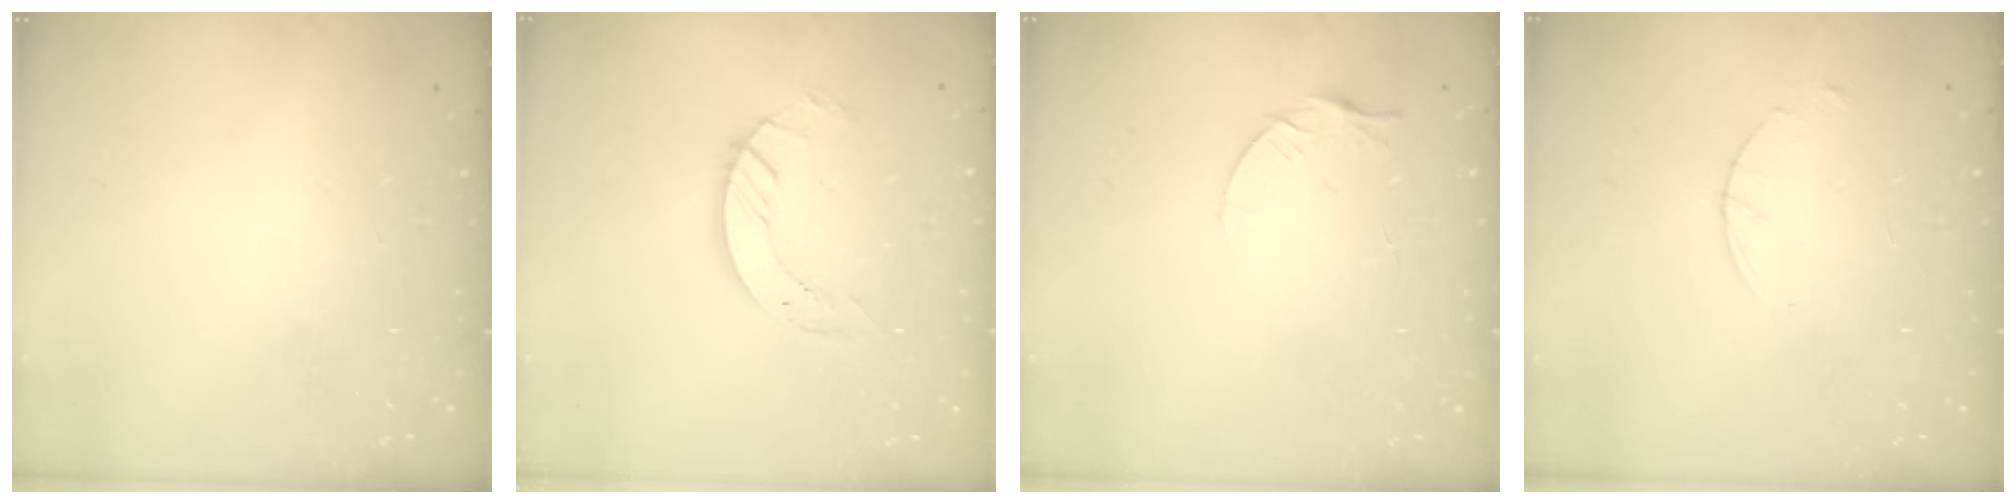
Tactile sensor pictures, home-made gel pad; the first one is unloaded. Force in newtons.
{"total": 7.0, "press": 7.0, "slide": 0.6}
{"total": 4.4, "press": 4.4, "slide": 0.5}
{"total": 1.6, "press": 1.6, "slide": 0.2}